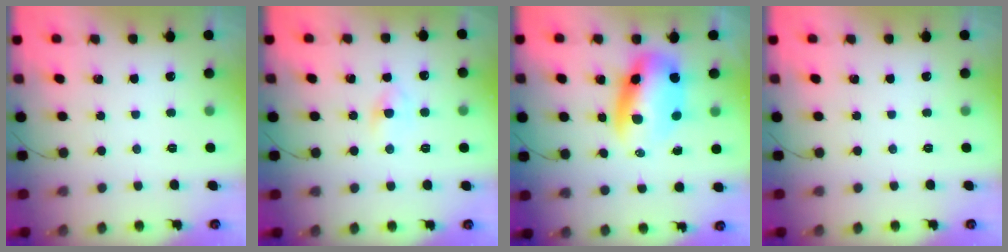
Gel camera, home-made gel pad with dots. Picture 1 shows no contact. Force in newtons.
{"total": 3.7, "press": 3.6, "slide": 1.0}
{"total": 9.7, "press": 9.4, "slide": 2.4}
{"total": 0.0}